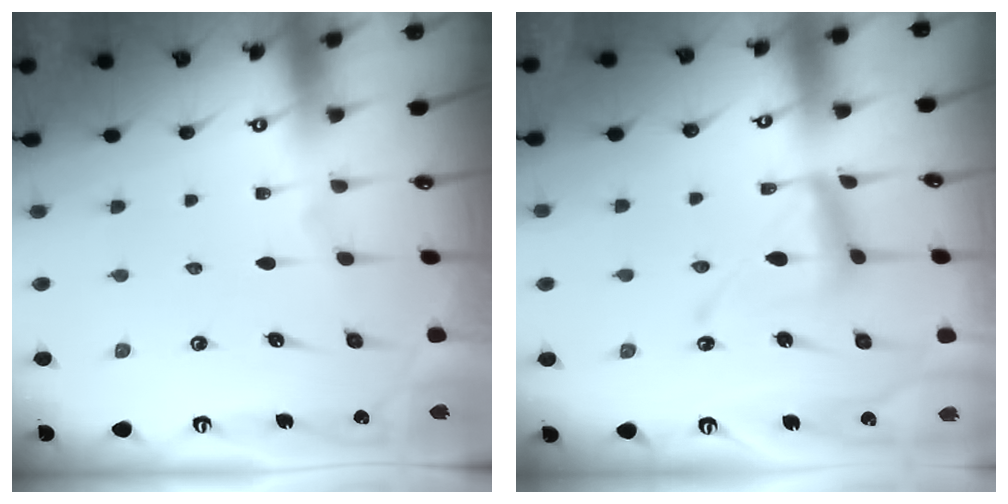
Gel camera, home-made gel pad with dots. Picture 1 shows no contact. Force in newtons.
{"total": 11.8, "press": 11.8, "slide": 1.0}